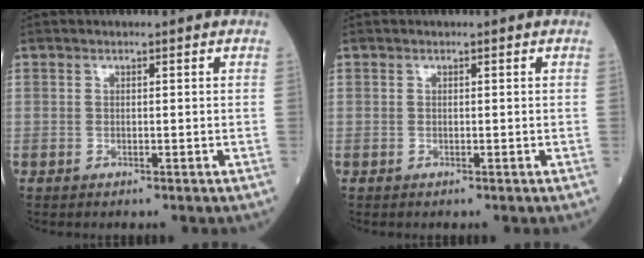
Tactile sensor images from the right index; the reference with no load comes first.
{"total": 0.0}